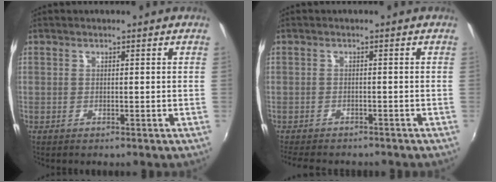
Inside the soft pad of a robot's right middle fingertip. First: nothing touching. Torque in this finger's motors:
{"motor_torque": [1.24, -0.90, 0.19, 0.13]}